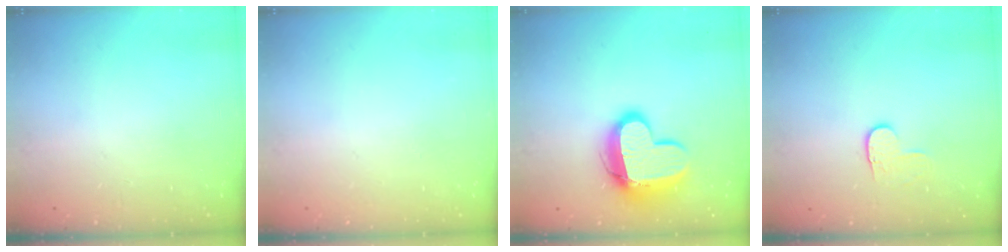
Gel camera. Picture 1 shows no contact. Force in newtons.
{"total": 0.0}
{"total": 14.4, "press": 14.3, "slide": 1.4}
{"total": 3.4, "press": 3.4, "slide": 0.3}